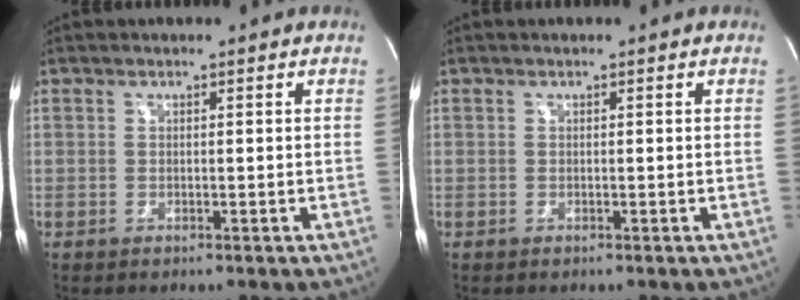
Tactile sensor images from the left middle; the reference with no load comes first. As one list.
[{"total": 0.0}]